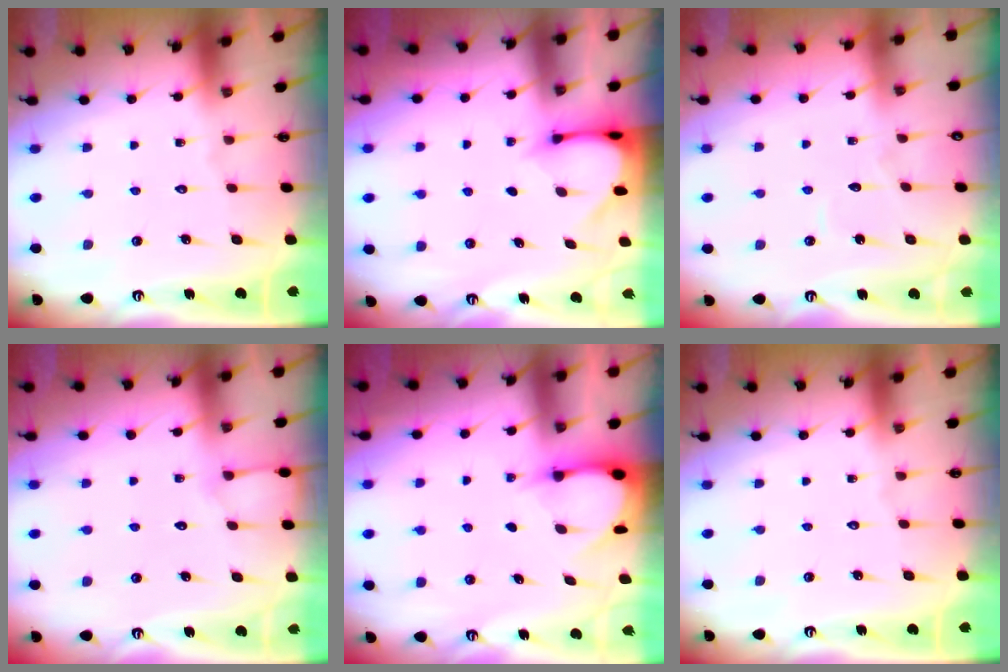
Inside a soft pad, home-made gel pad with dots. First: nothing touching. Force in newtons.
{"total": 3.4, "press": 3.4, "slide": 0.3}
{"total": 2.8, "press": 2.8, "slide": 0.3}
{"total": 3.8, "press": 3.8, "slide": 0.5}
{"total": 3.2, "press": 3.2, "slide": 0.4}
{"total": 0.0}